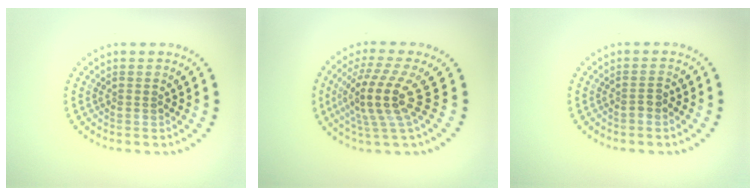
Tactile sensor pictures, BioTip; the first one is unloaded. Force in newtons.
{"total": 4.7, "press": 3.7, "slide": 2.9}
{"total": 0.9, "press": 0.8, "slide": 0.4}